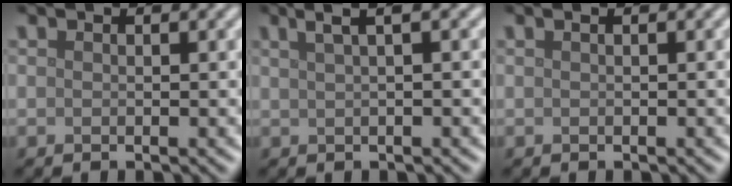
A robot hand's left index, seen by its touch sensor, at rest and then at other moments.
{"total": 2.9, "force": [1.6, 0.8, 2.3], "torque": [-0.028, 0.008, 0.020]}
{"total": 0.5, "force": [0.2, 0.2, 0.5], "torque": [-0.008, 0.003, -0.001]}